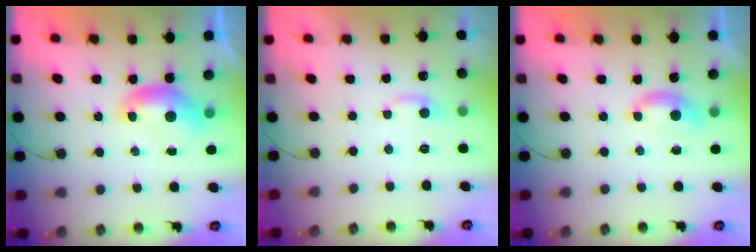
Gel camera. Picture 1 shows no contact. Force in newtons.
{"total": 1.6, "press": 1.5, "slide": 0.5}
{"total": 1.7, "press": 1.6, "slide": 0.6}